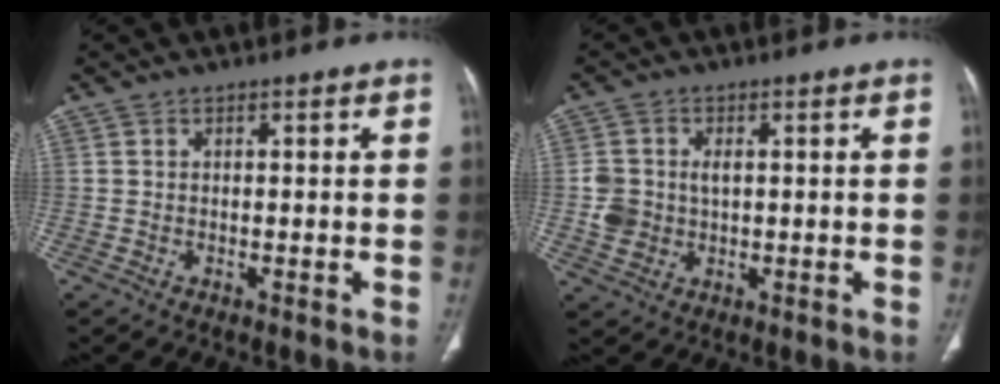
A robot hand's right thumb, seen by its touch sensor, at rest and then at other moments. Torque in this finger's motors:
{"motor_torque": [1.18, 0.63, 0.62, 0.15, 0.03]}